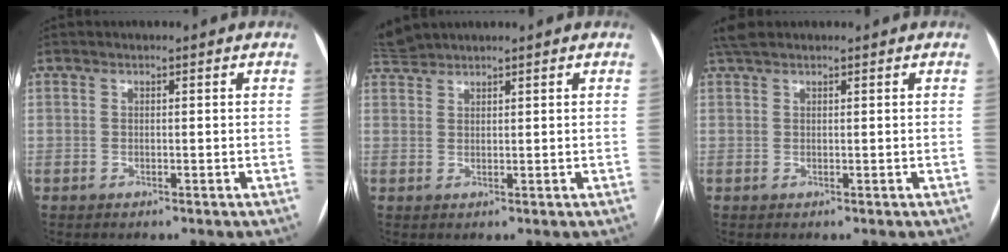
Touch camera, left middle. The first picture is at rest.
{"total": 2.6, "force": [2.6, 0.0, -0.2], "torque": [-0.009, 0.015, 0.059]}
{"total": 2.7, "force": [2.3, 0.8, 1.2], "torque": [-0.028, 0.025, 0.046]}